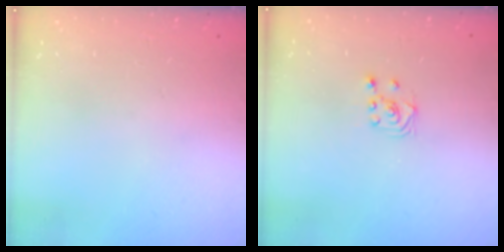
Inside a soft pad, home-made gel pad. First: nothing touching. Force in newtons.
{"total": 2.3, "press": 2.2, "slide": 0.6}